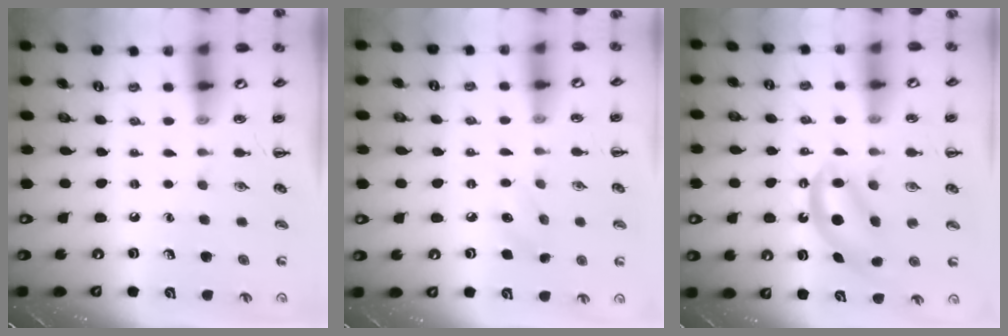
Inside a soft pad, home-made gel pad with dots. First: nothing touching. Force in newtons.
{"total": 7.4, "press": 7.2, "slide": 1.6}
{"total": 6.3, "press": 6.3, "slide": 0.8}